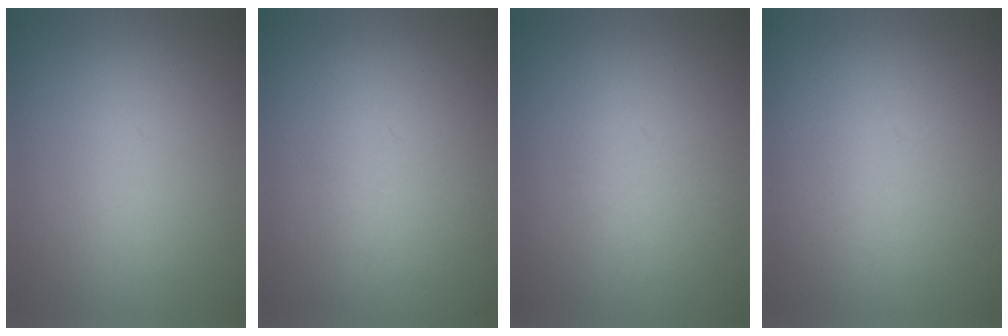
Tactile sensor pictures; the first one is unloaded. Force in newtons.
{"total": 4.2}
{"total": 4.2}
{"total": 1.2}